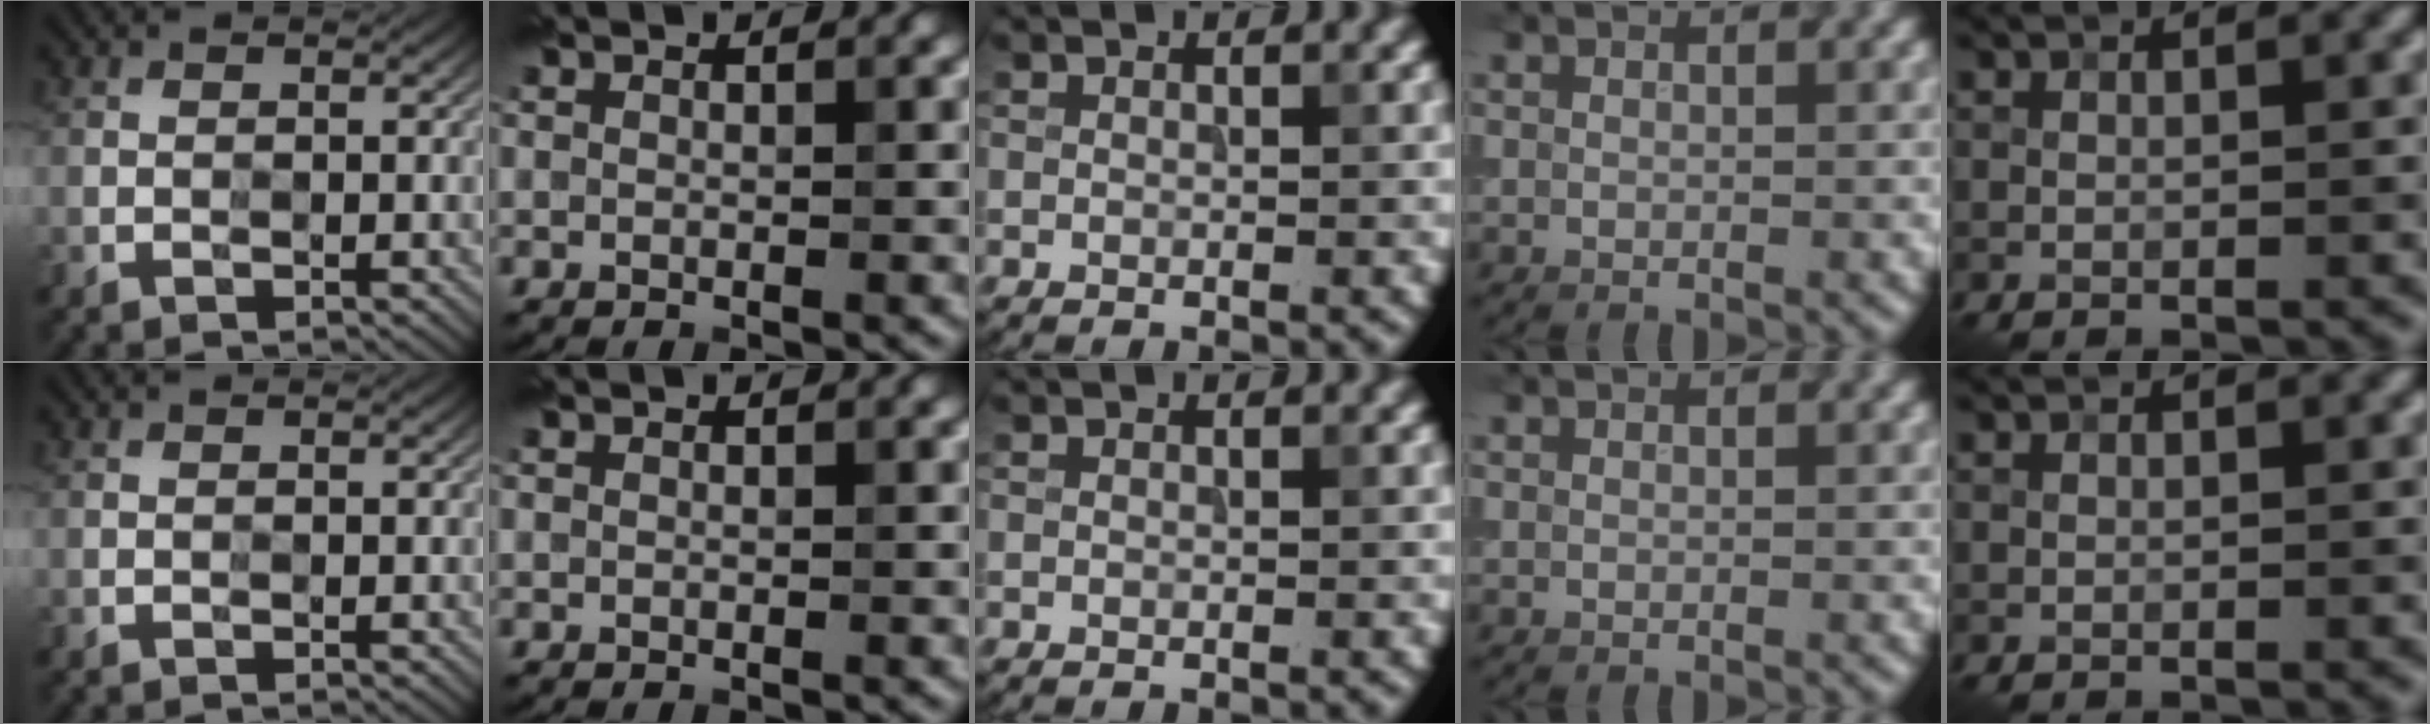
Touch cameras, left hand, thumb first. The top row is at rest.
{}